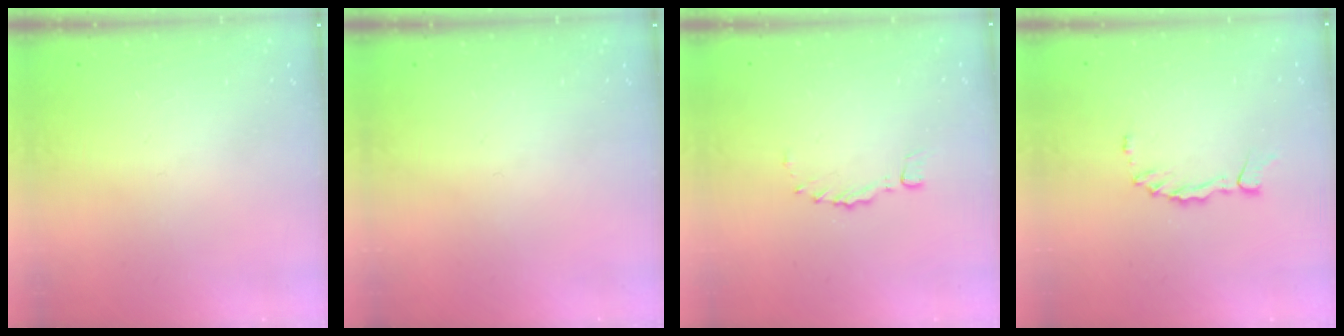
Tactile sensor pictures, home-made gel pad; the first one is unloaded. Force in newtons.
{"total": 0.0}
{"total": 0.0}
{"total": 1.3, "press": 1.3, "slide": 0.1}